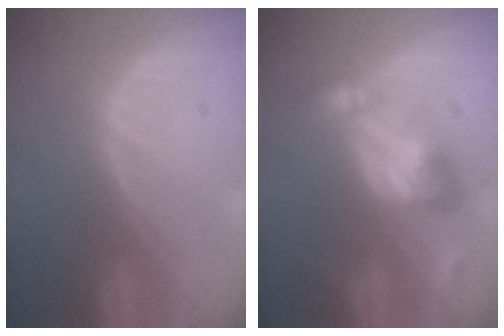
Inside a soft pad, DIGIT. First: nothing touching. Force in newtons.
{"total": 6.3, "press": 5.8, "slide": 2.4}